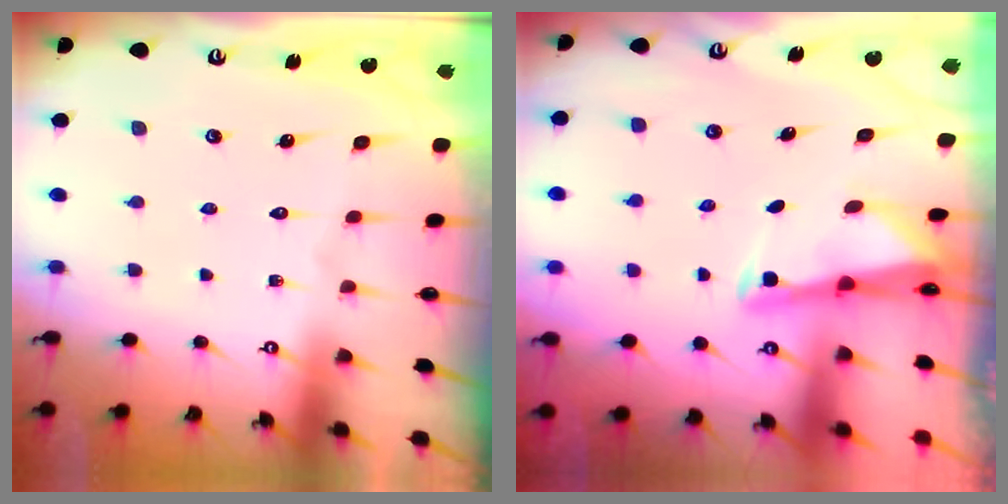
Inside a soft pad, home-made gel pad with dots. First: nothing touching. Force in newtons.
{"total": 2.7, "press": 2.7, "slide": 0.3}